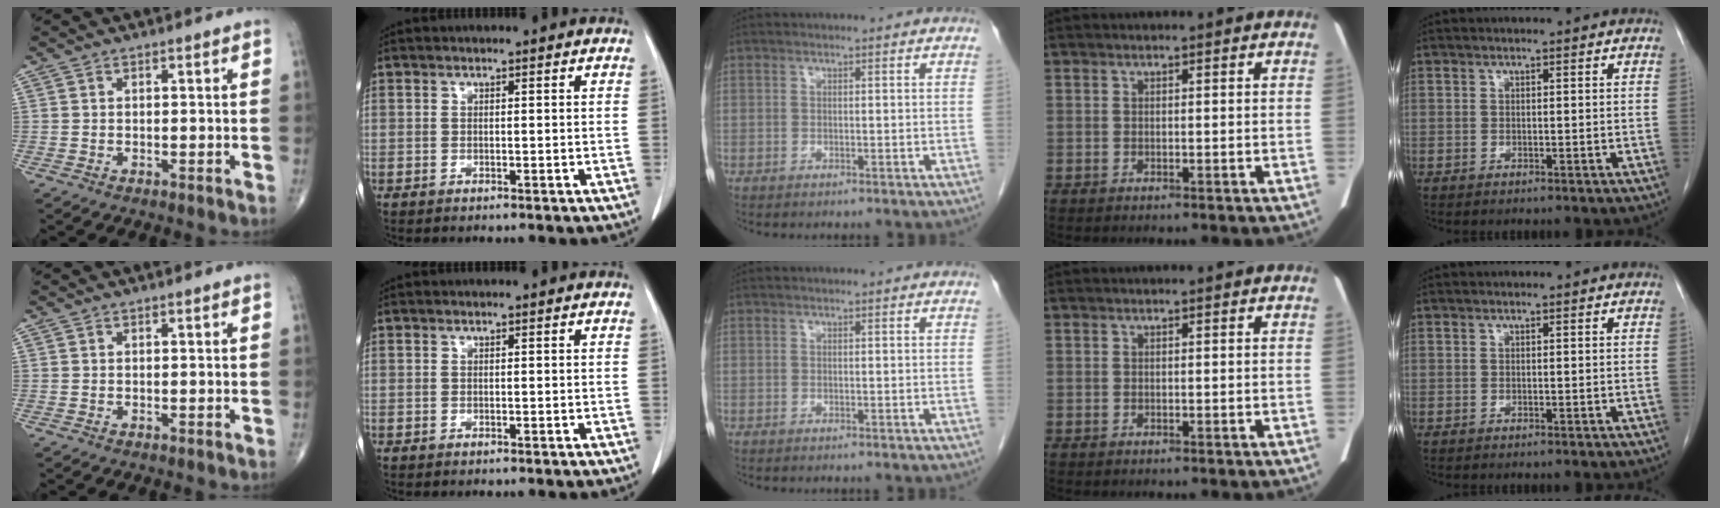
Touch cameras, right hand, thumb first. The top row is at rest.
{}